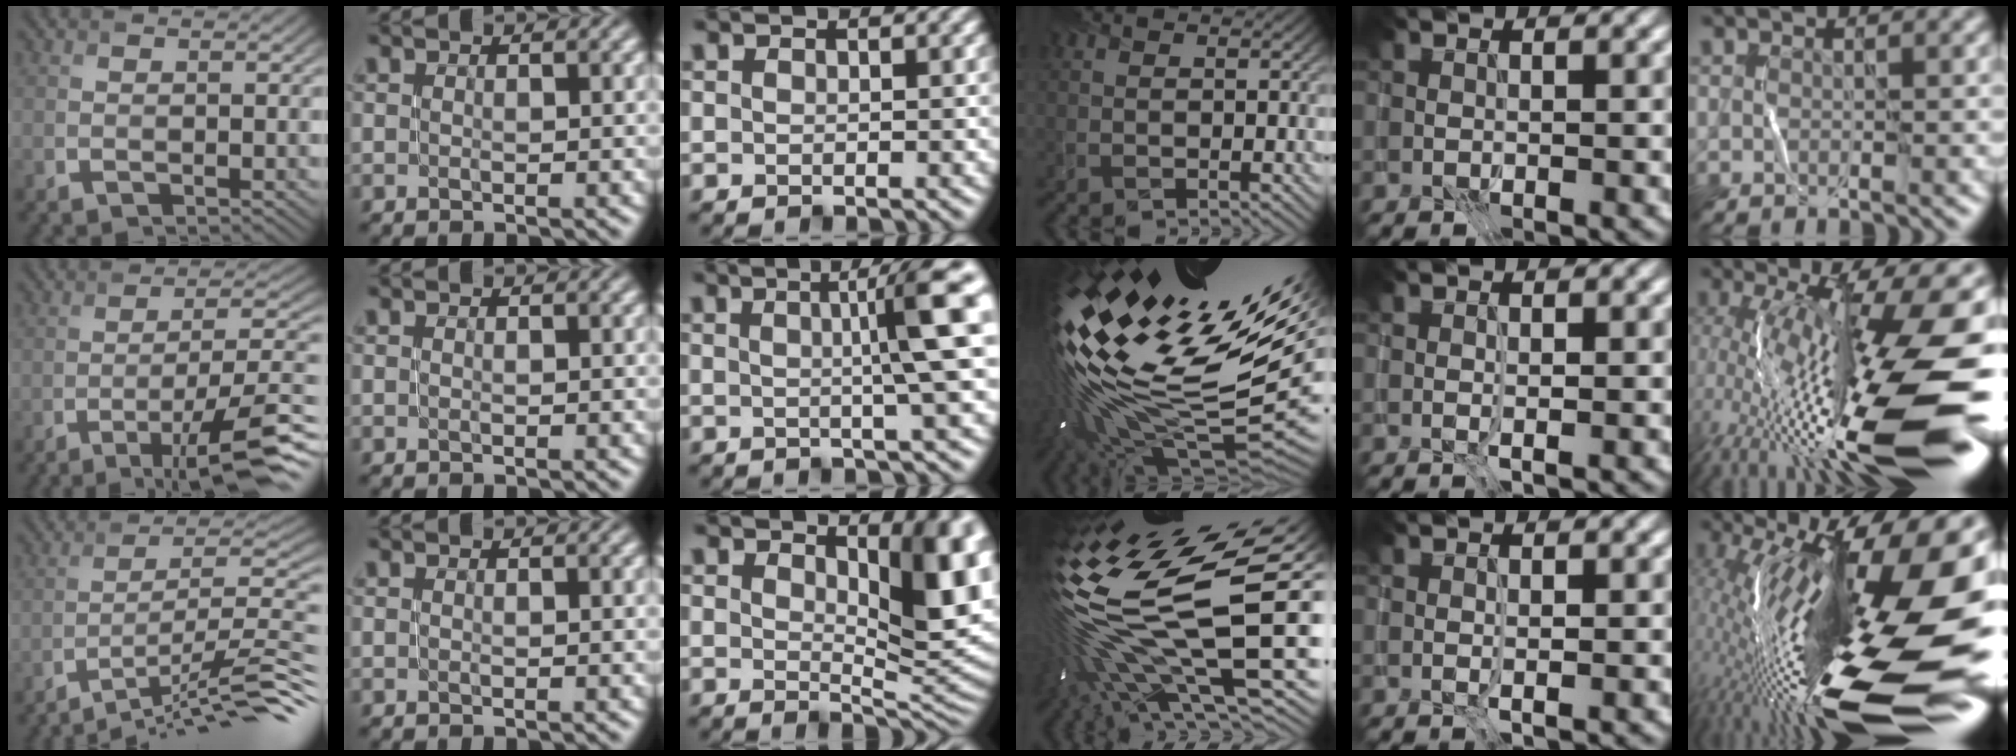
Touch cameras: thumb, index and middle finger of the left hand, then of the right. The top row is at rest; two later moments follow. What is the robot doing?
{"motion": "open", "object": "stapler"}